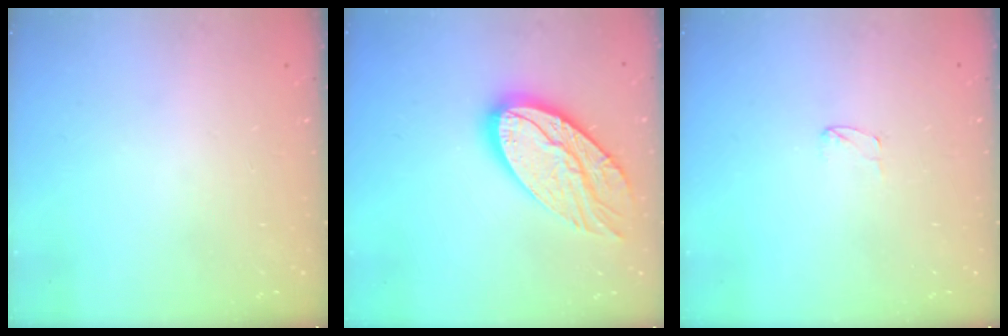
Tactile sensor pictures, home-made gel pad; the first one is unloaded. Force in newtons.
{"total": 20.1, "press": 20.0, "slide": 1.7}
{"total": 3.7, "press": 3.7, "slide": 0.3}